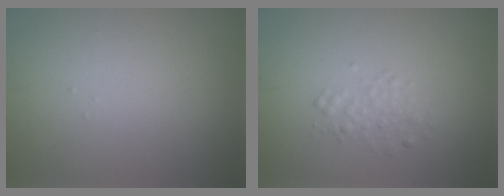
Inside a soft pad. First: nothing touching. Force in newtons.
{"total": 1.5, "press": 1.5, "slide": 0.0}